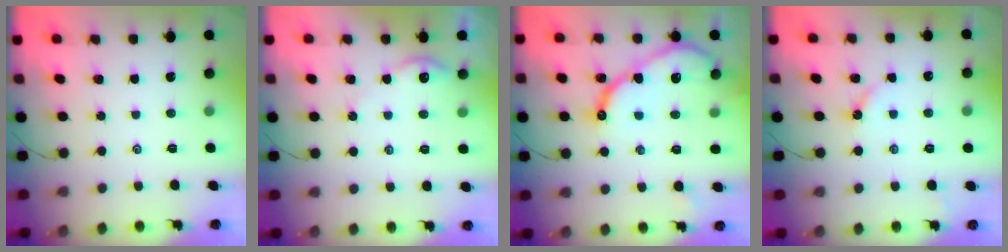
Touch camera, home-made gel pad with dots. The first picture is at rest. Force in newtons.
{"total": 4.6, "press": 4.5, "slide": 0.5}
{"total": 13.0, "press": 12.9, "slide": 1.2}
{"total": 2.8, "press": 2.8, "slide": 0.3}